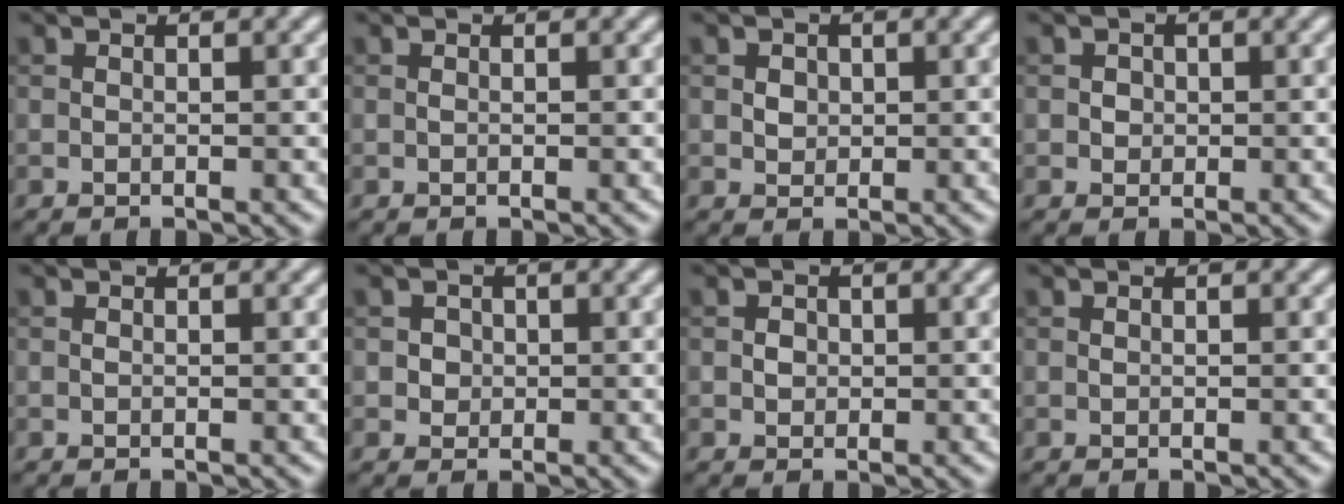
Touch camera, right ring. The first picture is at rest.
{"total": 0.0}
{"total": 1.2, "force": [0.3, 1.1, 0.5], "torque": [-0.009, 0.000, 0.006]}
{"total": 0.9, "force": [0.2, 0.9, 0.3], "torque": [0.002, -0.001, 0.002]}
{"total": 0.0}
{"total": 1.6, "force": [0.4, 1.5, 0.5], "torque": [0.000, 0.000, 0.013]}
{"total": 1.0, "force": [0.1, 0.9, 0.4], "torque": [-0.004, -0.002, 0.000]}
{"total": 0.0}